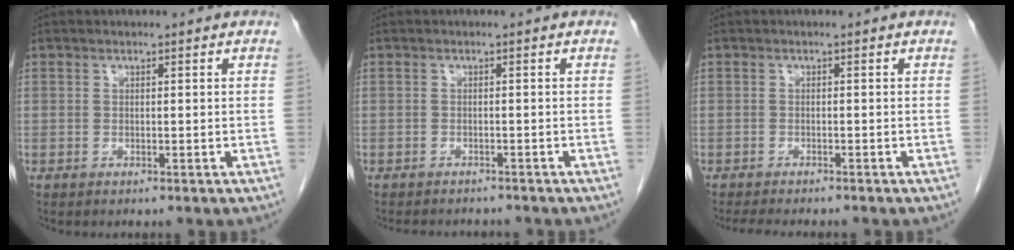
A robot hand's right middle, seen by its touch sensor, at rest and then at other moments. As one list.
[{"total": 5.1, "force": [-4.7, 1.5, 1.3], "torque": [-0.013, -0.002, -0.061]}, {"total": 5.9, "force": [-5.2, 1.2, 2.6], "torque": [-0.036, -0.010, -0.075]}]